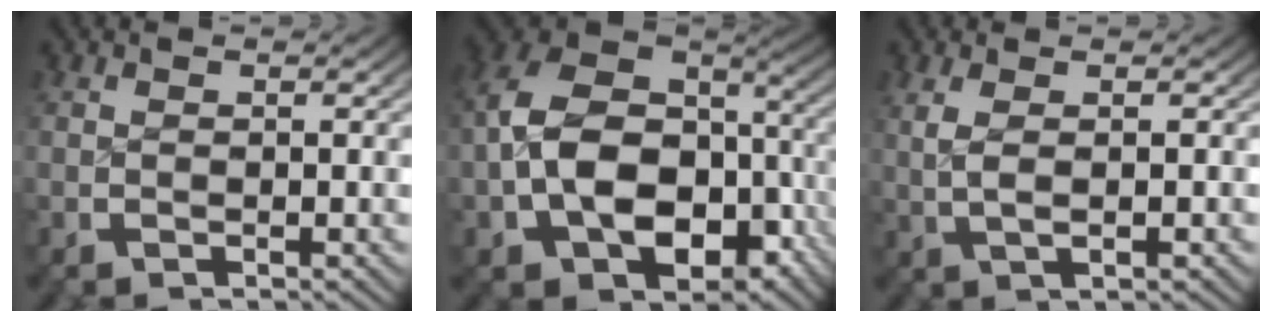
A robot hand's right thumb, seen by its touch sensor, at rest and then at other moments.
{"total": 16.0, "force": [-2.2, 11.3, 11.1], "torque": [-0.244, -0.062, -0.007]}
{"total": 2.6, "force": [0.6, 0.8, 2.4], "torque": [-0.055, -0.002, 0.021]}